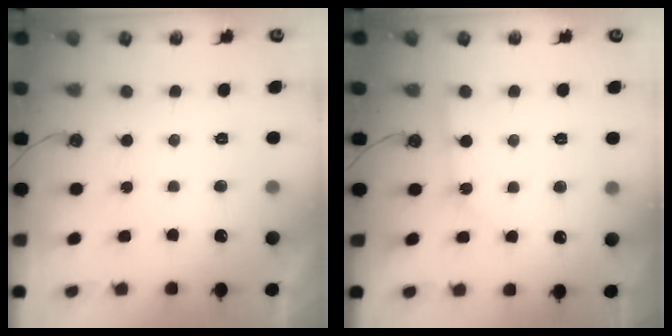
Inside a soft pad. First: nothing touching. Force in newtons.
{"total": 2.5, "press": 2.5, "slide": 0.3}